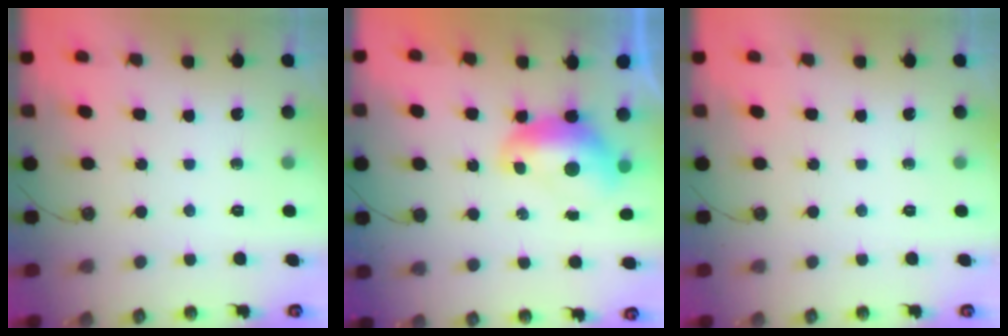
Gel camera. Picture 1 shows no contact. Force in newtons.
{"total": 1.6, "press": 1.4, "slide": 0.6}
{"total": 0.0}